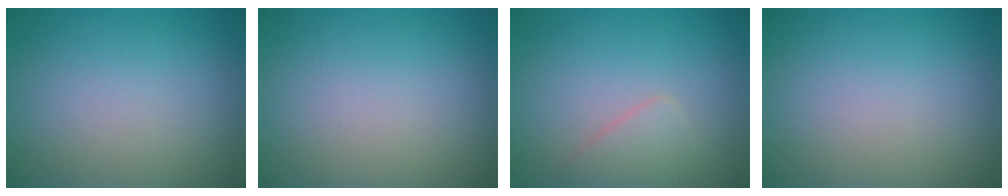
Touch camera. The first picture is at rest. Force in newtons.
{"total": 0.0}
{"total": 1.8, "press": 1.8, "slide": 0.1}
{"total": 0.0}